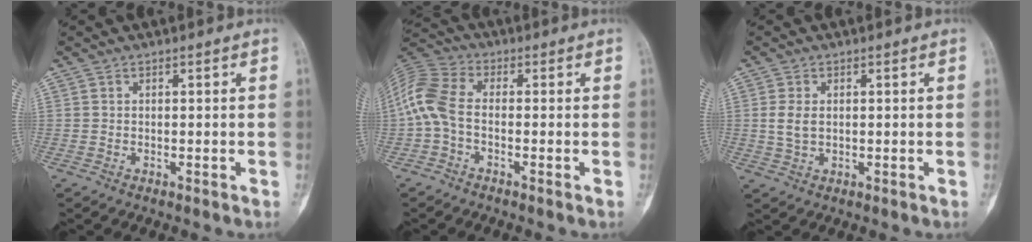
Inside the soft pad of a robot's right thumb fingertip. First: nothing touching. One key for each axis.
{"total": 8.7, "fx": -1.3, "fy": 4.8, "fz": 7.1, "tx": -0.162, "ty": 0.023, "tz": -0.041}
{"total": 3.3, "fx": 0.4, "fy": 2.1, "fz": 2.5, "tx": -0.051, "ty": -0.002, "tz": 0.011}